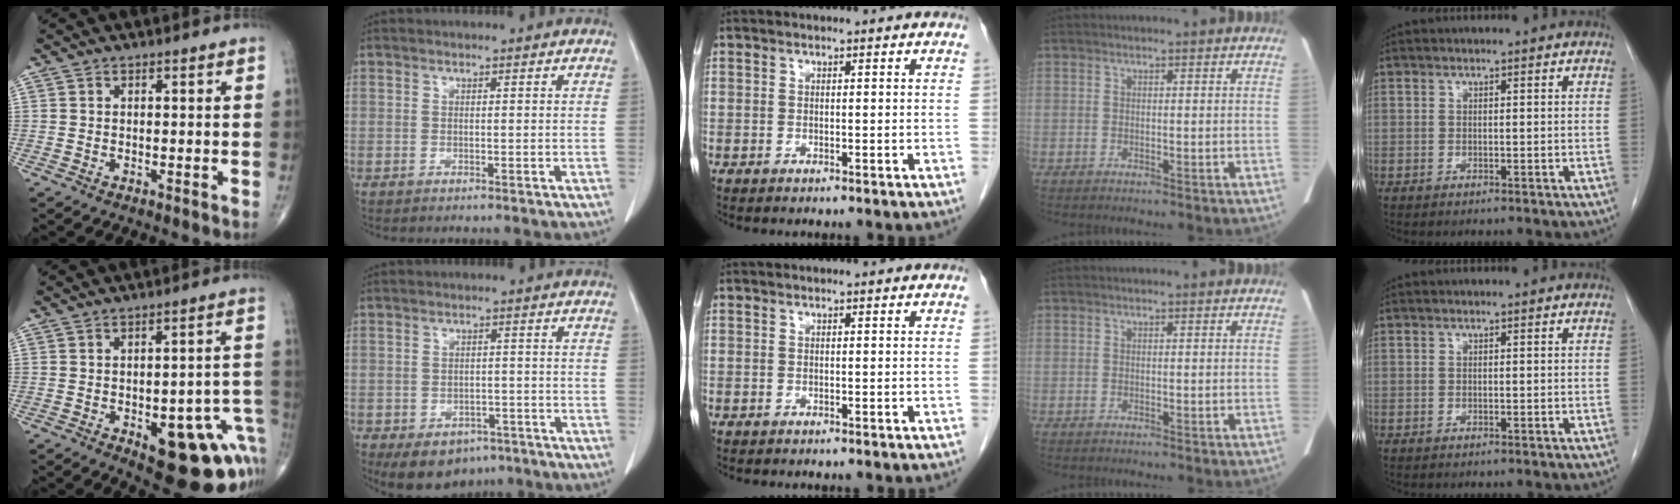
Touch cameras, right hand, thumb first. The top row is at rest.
{"thumb": {"total": 18.7, "force": [-6.5, 8.0, 15.5], "torque": [-0.120, 0.039, -0.059]}, "index": {"total": 7.6, "force": [-4.6, 5.2, 2.9], "torque": [-0.040, 0.008, -0.057]}}